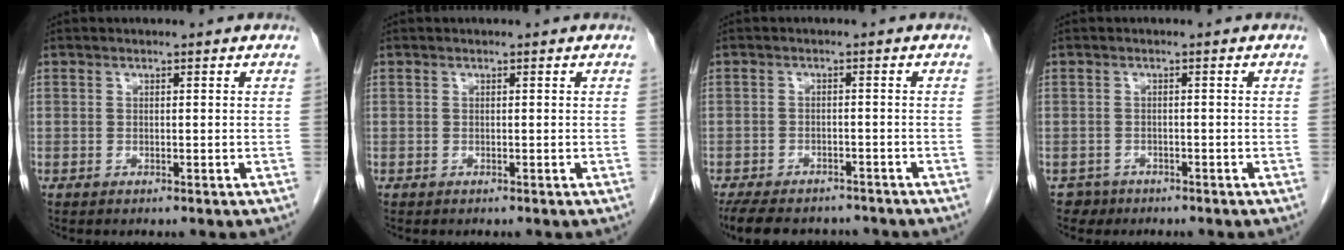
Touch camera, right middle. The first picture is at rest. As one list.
[{"total": 0.0}, {"total": 12.5, "force": [-10.5, 4.8, 4.7], "torque": [-0.103, -0.003, -0.141]}, {"total": 1.8, "force": [-1.3, 1.2, -0.4], "torque": [0.002, 0.006, -0.020]}]